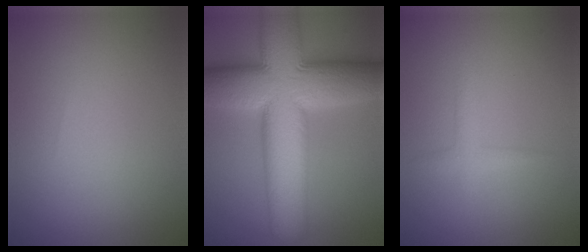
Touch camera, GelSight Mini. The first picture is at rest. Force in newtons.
{"total": 15.5, "press": 15.5, "slide": 0.4}
{"total": 1.3, "press": 1.3, "slide": 0.1}